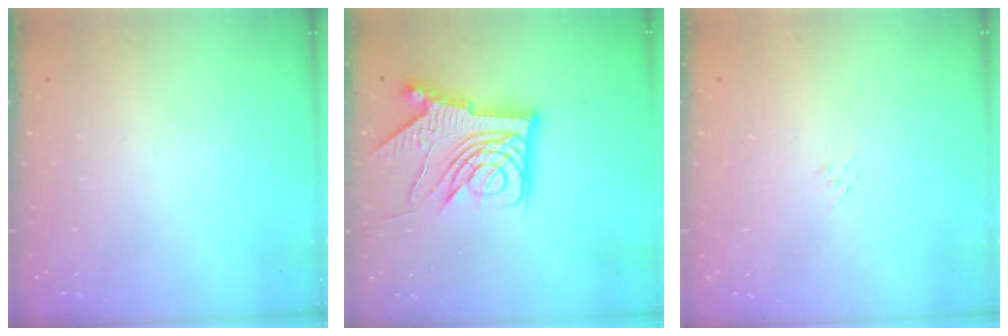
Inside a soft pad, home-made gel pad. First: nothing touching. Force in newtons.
{"total": 15.7, "press": 15.6, "slide": 1.5}
{"total": 2.9, "press": 2.9, "slide": 0.6}